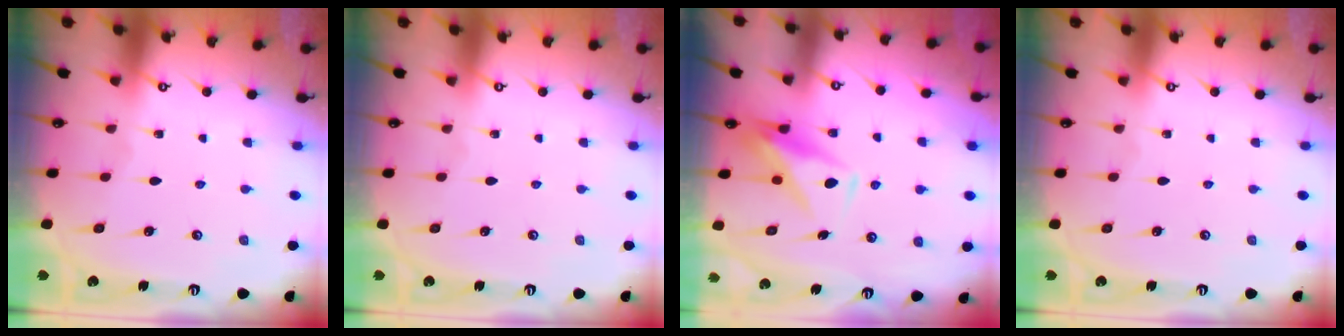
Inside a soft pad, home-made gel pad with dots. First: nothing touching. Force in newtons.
{"total": 0.0}
{"total": 8.9, "press": 8.8, "slide": 0.9}
{"total": 0.0}